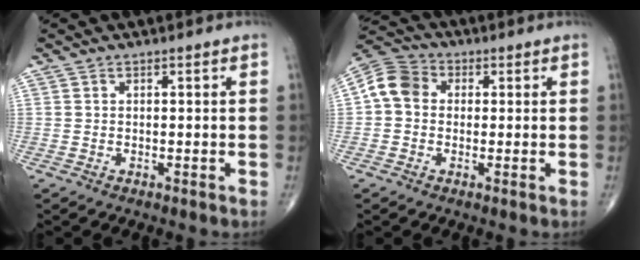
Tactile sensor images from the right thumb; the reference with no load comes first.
{"total": 7.3, "force": [0.4, 6.1, 4.0], "torque": [-0.066, 0.023, -0.006]}